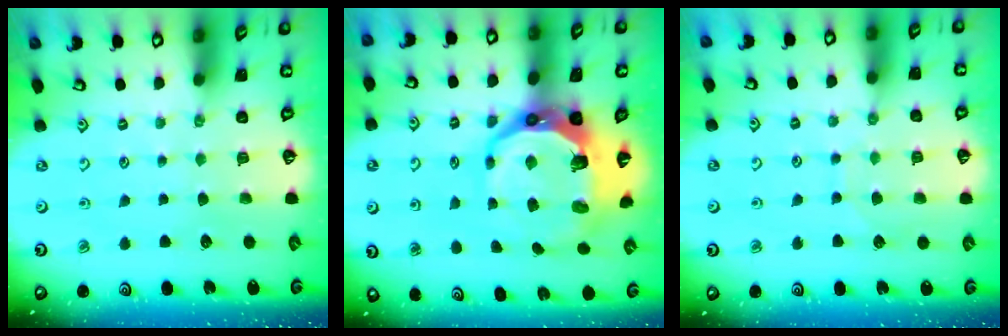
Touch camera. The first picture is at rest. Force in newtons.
{"total": 15.4, "press": 14.5, "slide": 5.4}
{"total": 6.1, "press": 6.1, "slide": 0.6}